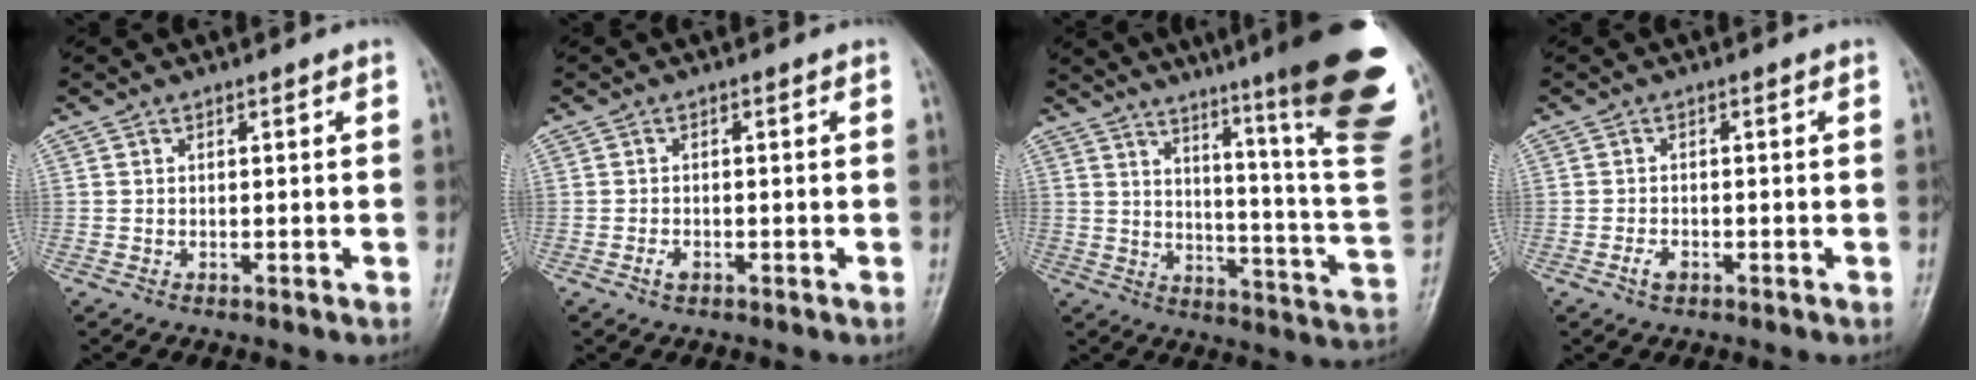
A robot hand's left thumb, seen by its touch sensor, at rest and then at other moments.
{"total": 1.4, "force": [-0.7, 0.8, 0.9], "torque": [-0.016, 0.003, -0.013]}
{"total": 29.4, "force": [17.8, 3.2, 23.2], "torque": [-0.236, -0.093, 0.239]}
{"total": 1.9, "force": [-1.0, 1.1, 1.2], "torque": [-0.023, 0.006, -0.019]}